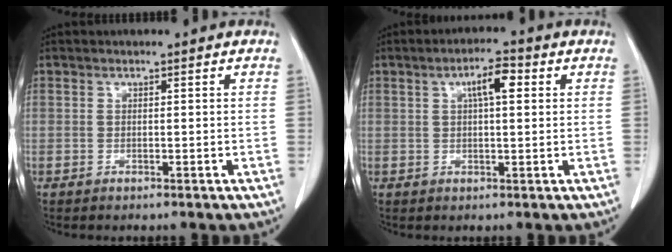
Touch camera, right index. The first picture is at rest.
{"total": 4.7, "force": [1.5, 1.2, 4.3], "torque": [-0.075, 0.012, 0.024]}